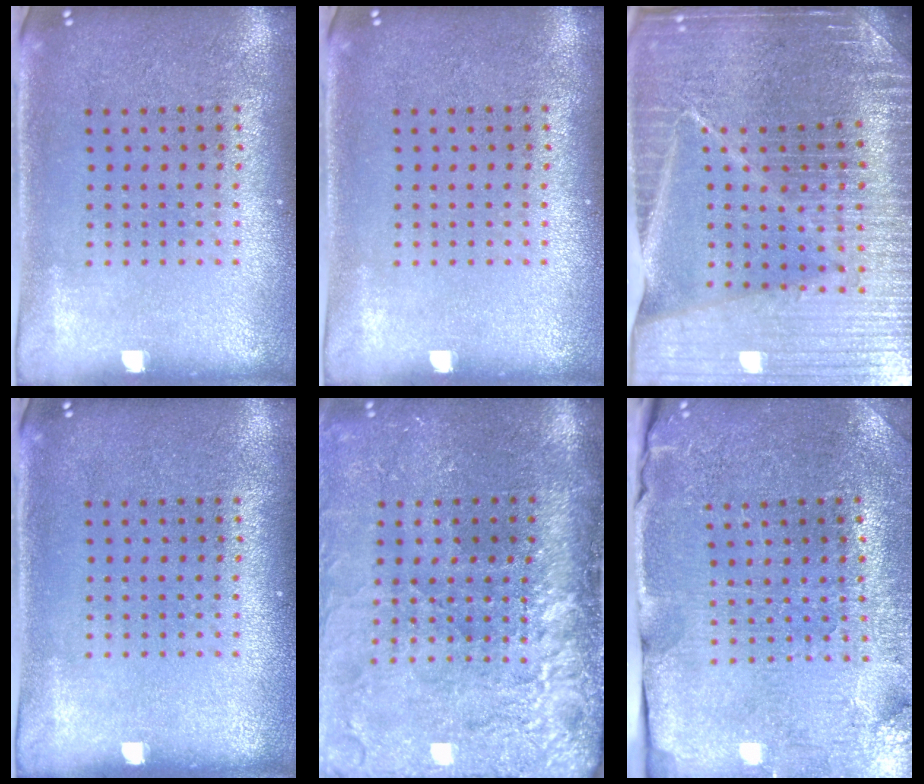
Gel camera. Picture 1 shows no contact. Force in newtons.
{"total": 0.0}
{"total": 5.3, "press": 4.8, "slide": 2.2}
{"total": 0.0}
{"total": 4.6, "press": 3.7, "slide": 2.7}
{"total": 3.7, "press": 3.6, "slide": 0.4}